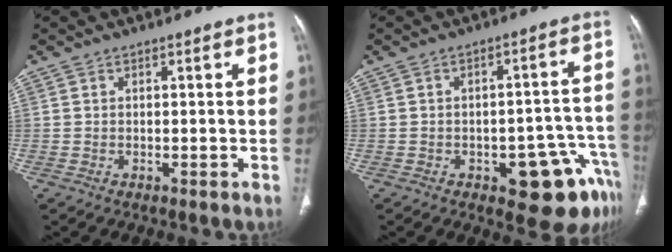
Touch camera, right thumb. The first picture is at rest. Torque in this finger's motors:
{"motor_torque": [2.08, 1.81, 0.78, -0.91, 0.01]}